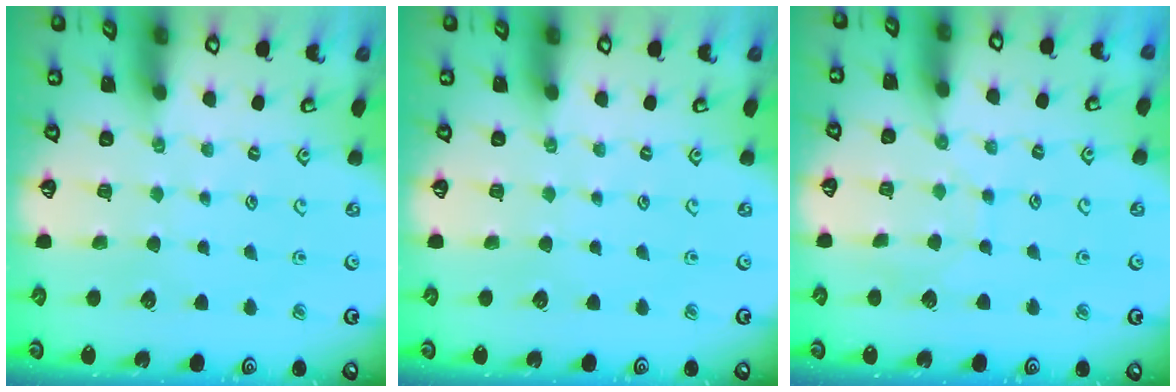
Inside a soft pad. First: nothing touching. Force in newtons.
{"total": 0.0}
{"total": 4.7, "press": 4.7, "slide": 0.4}